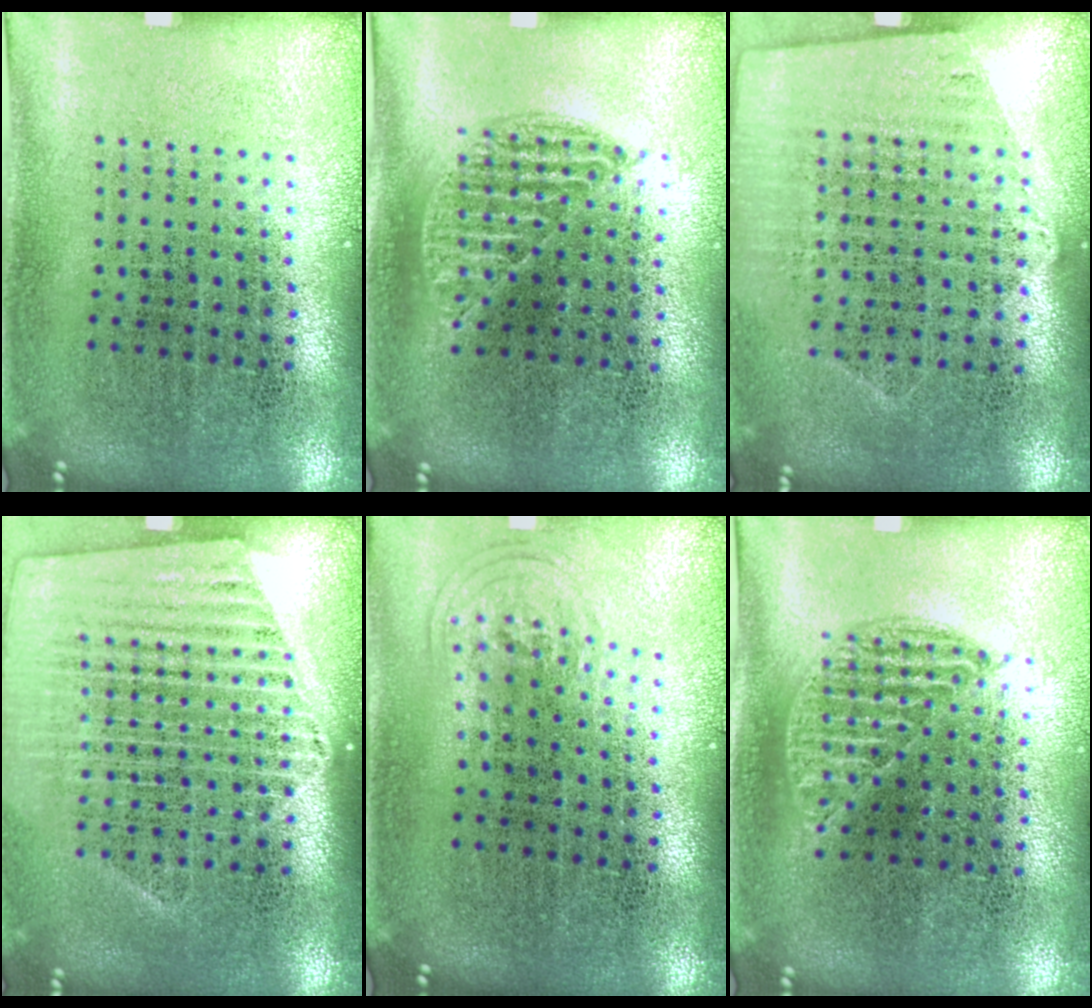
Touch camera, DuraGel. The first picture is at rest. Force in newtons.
{"total": 1.0, "press": 0.8, "slide": 0.5}
{"total": 1.0, "press": 0.8, "slide": 0.5}
{"total": 1.6, "press": 1.4, "slide": 0.6}
{"total": 0.9, "press": 0.6, "slide": 0.7}
{"total": 0.9, "press": 0.8, "slide": 0.4}